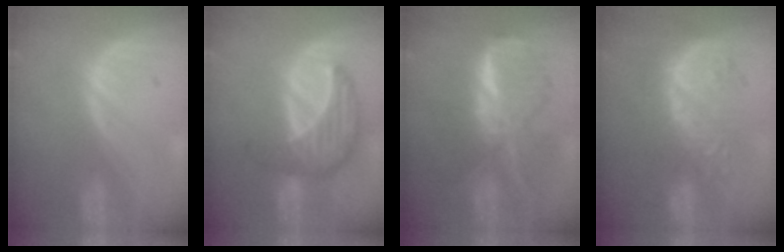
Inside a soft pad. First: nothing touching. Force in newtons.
{"total": 7.9, "press": 7.9, "slide": 0.4}
{"total": 9.3, "press": 9.3, "slide": 0.7}
{"total": 9.5, "press": 8.5, "slide": 4.3}